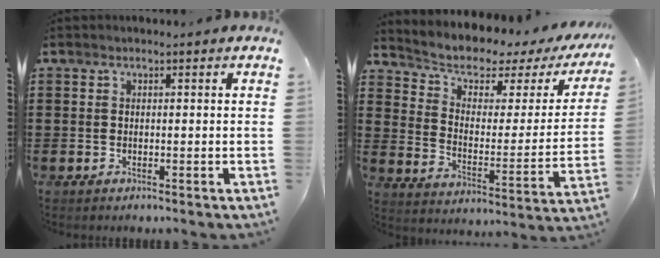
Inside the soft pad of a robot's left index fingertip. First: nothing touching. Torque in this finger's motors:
{"motor_torque": [1.25, -0.89, 0.33, 0.05]}